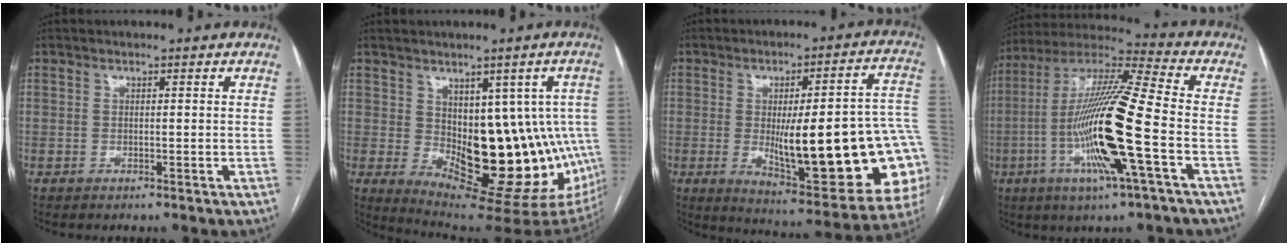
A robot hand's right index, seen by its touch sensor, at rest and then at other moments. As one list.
[{"total": 19.6, "force": [-1.5, 9.2, 17.2], "torque": [-0.172, 0.012, 0.011]}, {"total": 26.8, "force": [-3.3, 5.9, 26.0], "torque": [-0.272, 0.006, -0.026]}, {"total": 18.6, "force": [-4.7, 0.2, 18.0], "torque": [-0.360, -0.009, -0.095]}]